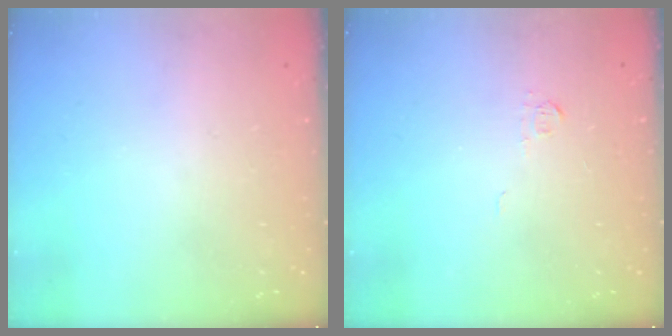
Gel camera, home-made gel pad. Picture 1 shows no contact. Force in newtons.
{"total": 3.4, "press": 3.4, "slide": 0.5}